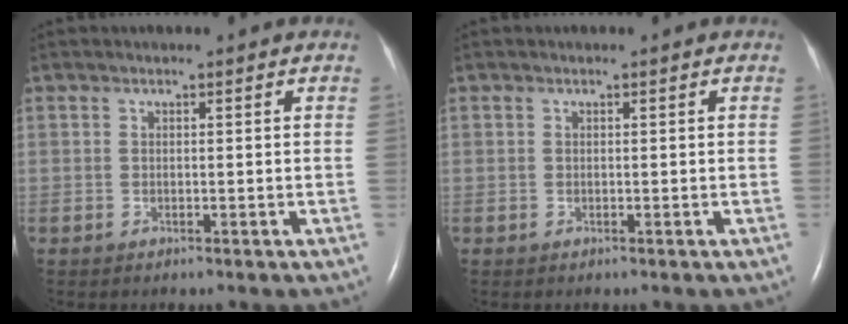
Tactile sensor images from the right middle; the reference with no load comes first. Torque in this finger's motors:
{"motor_torque": [0.00, 0.00, 0.00, 0.00]}